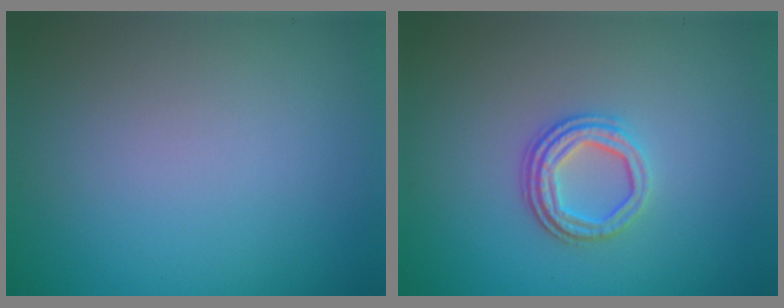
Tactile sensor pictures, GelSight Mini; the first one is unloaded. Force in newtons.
{"total": 3.1, "press": 2.5, "slide": 1.9}